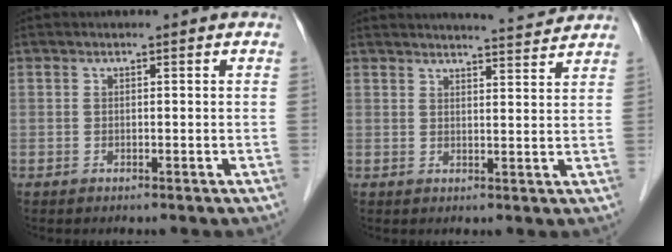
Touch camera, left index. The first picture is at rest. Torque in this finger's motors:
{"motor_torque": [0.08, -0.24, 0.01, 0.03]}